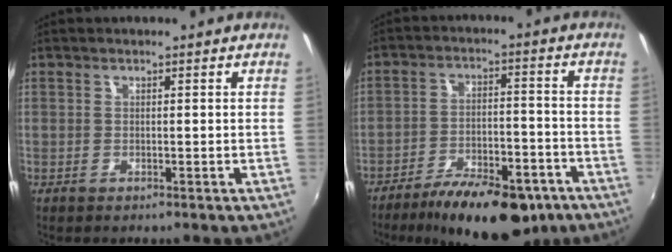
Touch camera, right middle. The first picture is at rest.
{"total": 17.7, "force": [-12.6, 6.6, 10.6], "torque": [-0.183, -0.017, -0.178]}